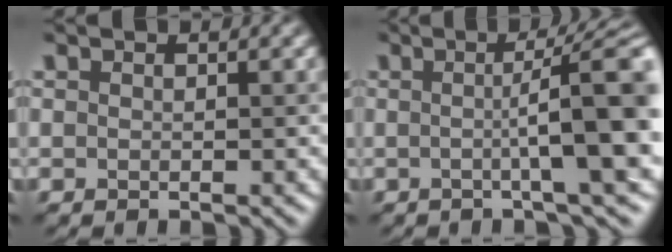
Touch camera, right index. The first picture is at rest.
{"total": 8.7, "force": [0.1, 1.6, 8.5], "torque": [-0.094, 0.010, 0.000]}